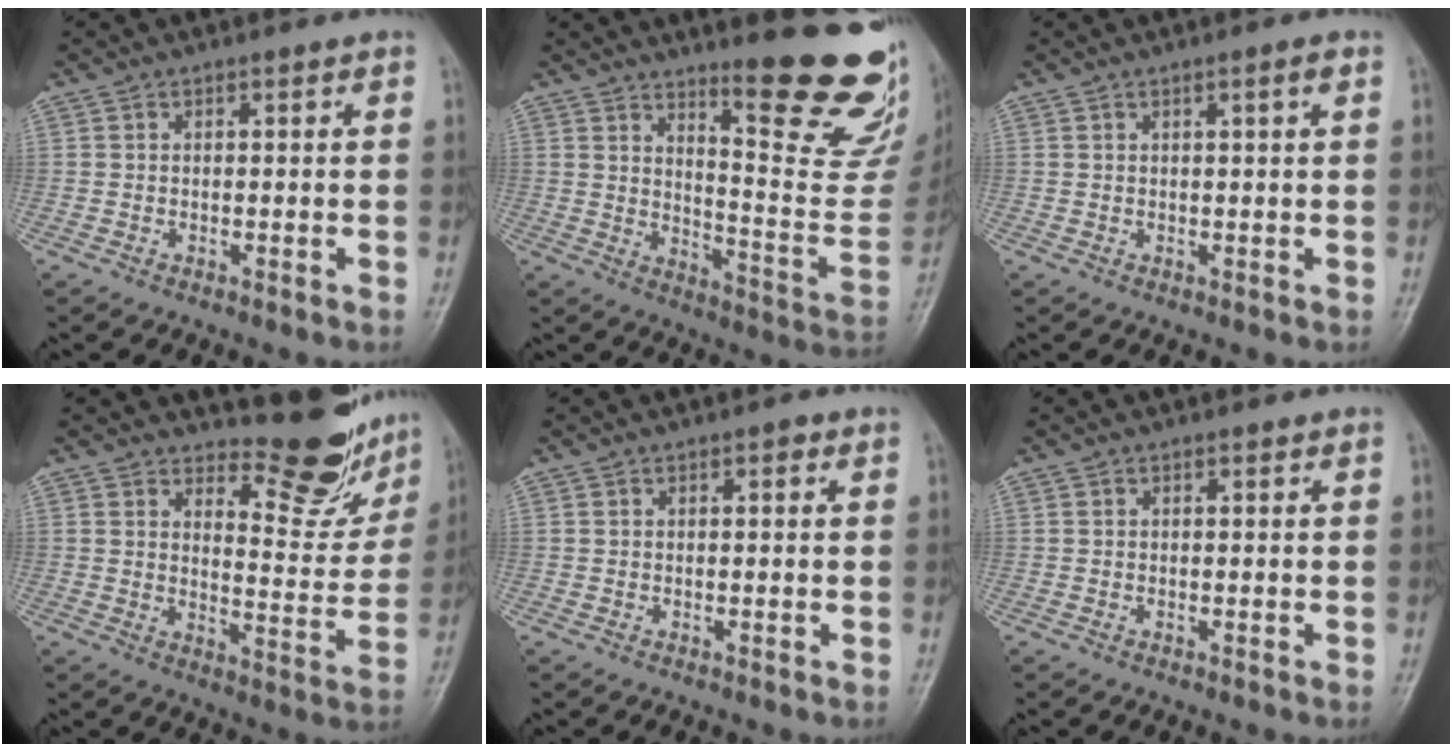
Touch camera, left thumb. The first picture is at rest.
{"total": 21.0, "force": [14.5, 4.0, 14.7], "torque": [-0.161, -0.124, 0.202]}
{"total": 1.6, "force": [0.7, 0.0, 1.5], "torque": [-0.026, -0.001, 0.012]}
{"total": 11.1, "force": [10.2, 3.2, 2.9], "torque": [-0.010, -0.100, 0.135]}
{"total": 0.9, "force": [0.4, 0.4, 0.6], "torque": [-0.006, 0.001, 0.003]}
{"total": 0.0}